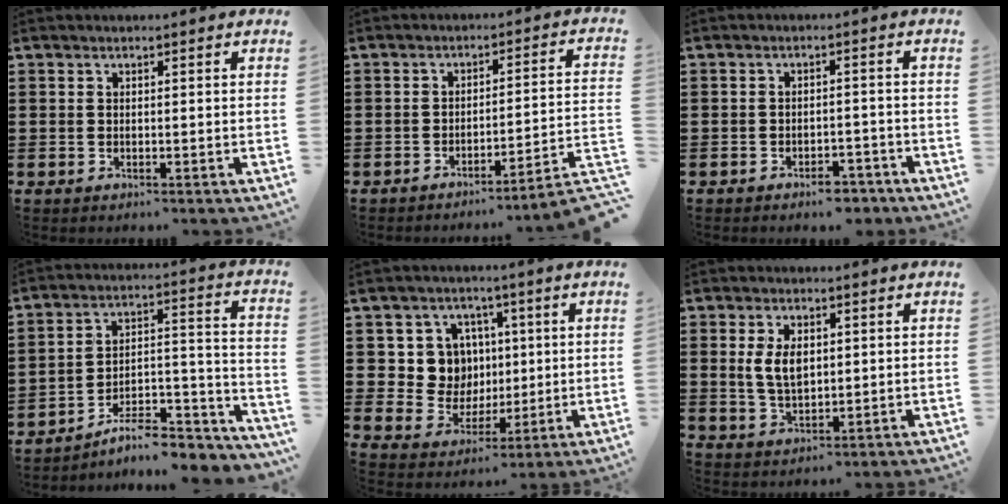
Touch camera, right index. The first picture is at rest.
{"total": 3.8, "force": [-3.0, -0.7, 2.2], "torque": [-0.042, -0.026, -0.065]}
{"total": 3.5, "force": [-3.3, 0.8, 1.0], "torque": [-0.018, 0.007, -0.066]}
{"total": 7.7, "force": [-6.3, 2.3, 3.8], "torque": [-0.051, 0.011, -0.117]}
{"total": 8.8, "force": [2.2, 8.2, 2.2], "torque": [-0.070, 0.005, 0.047]}
{"total": 5.3, "force": [1.1, 3.0, 4.2], "torque": [-0.089, 0.002, 0.014]}